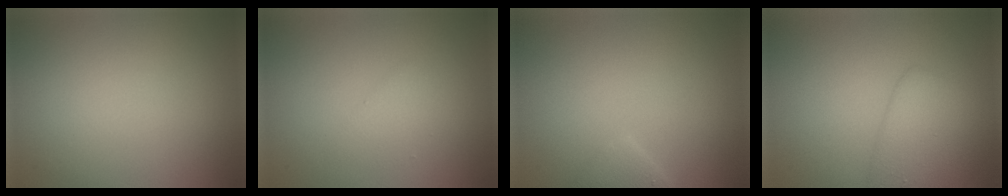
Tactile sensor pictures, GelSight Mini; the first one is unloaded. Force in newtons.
{"total": 1.4, "press": 1.4, "slide": 0.1}
{"total": 1.9, "press": 1.9, "slide": 0.1}
{"total": 4.1, "press": 4.1, "slide": 0.3}